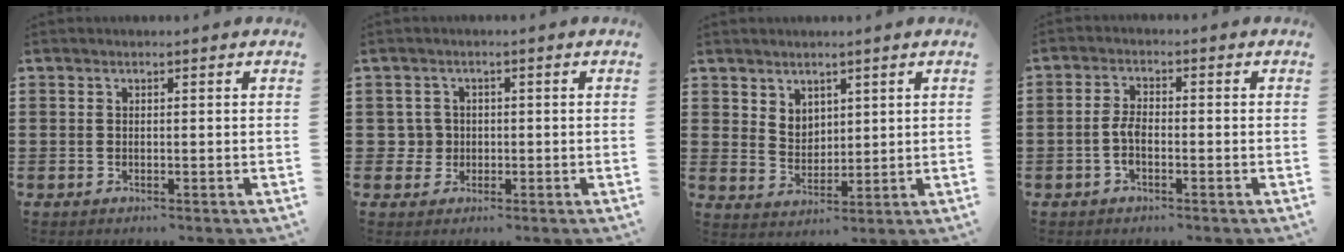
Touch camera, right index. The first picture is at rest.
{"total": 2.6, "force": [-0.5, 2.5, 0.5], "torque": [-0.022, 0.005, -0.013]}
{"total": 3.9, "force": [3.1, 2.4, 0.4], "torque": [-0.019, 0.000, 0.059]}
{"total": 3.1, "force": [-1.0, 1.1, 2.7], "torque": [-0.065, -0.003, -0.023]}